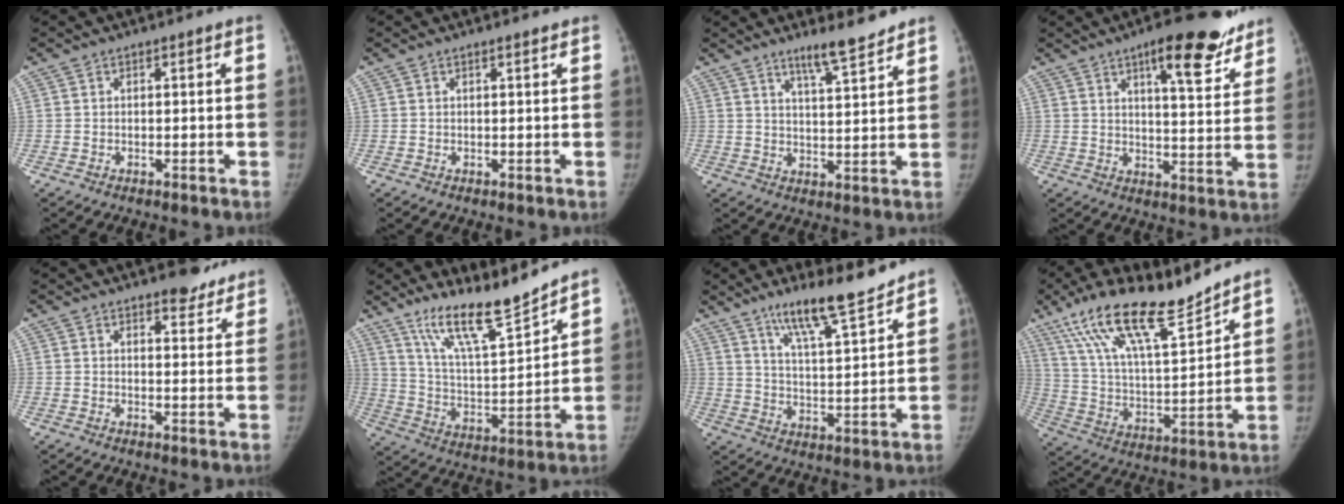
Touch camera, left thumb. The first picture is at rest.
{"total": 0.9, "force": [0.7, 0.1, 0.5], "torque": [-0.008, -0.003, 0.012]}
{"total": 6.4, "force": [5.3, 0.7, 3.6], "torque": [-0.051, -0.040, 0.085]}
{"total": 15.2, "force": [10.0, 4.5, 10.5], "torque": [-0.106, -0.047, 0.141]}
{"total": 6.1, "force": [5.1, 2.3, 2.4], "torque": [-0.001, -0.032, 0.063]}
{"total": 14.9, "force": [12.3, 1.8, 8.2], "torque": [-0.125, -0.082, 0.227]}
{"total": 12.9, "force": [10.1, 1.9, 7.8], "torque": [-0.115, -0.067, 0.173]}
{"total": 20.8, "force": [15.6, 4.8, 12.9], "torque": [-0.205, -0.067, 0.284]}